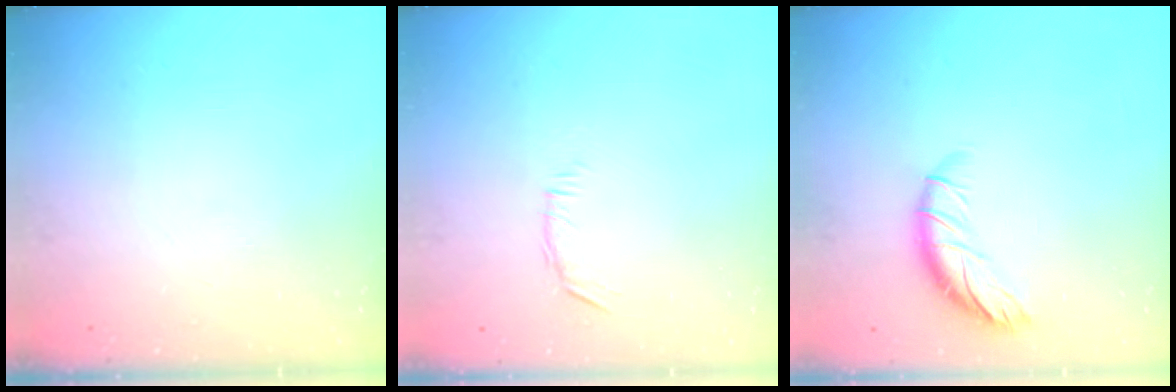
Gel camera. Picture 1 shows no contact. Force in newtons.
{"total": 6.2, "press": 5.9, "slide": 1.9}
{"total": 9.0, "press": 9.0, "slide": 1.2}